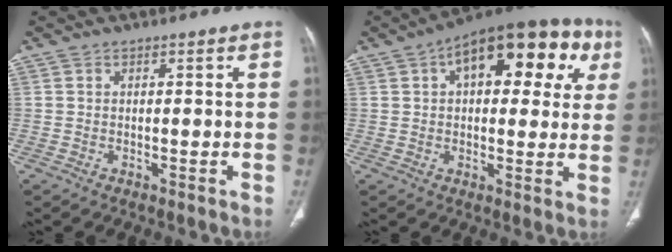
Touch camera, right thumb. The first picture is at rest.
{"total": 21.4, "force": [7.7, 10.7, 16.8], "torque": [-0.194, 0.027, 0.101]}